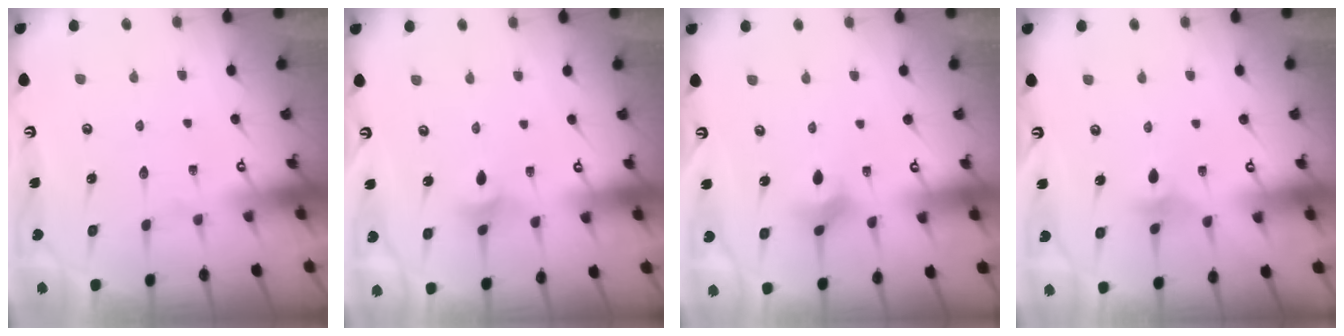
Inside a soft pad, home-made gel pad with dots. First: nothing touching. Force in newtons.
{"total": 3.1, "press": 3.0, "slide": 0.6}
{"total": 3.7, "press": 3.7, "slide": 0.6}
{"total": 3.4, "press": 3.3, "slide": 0.6}